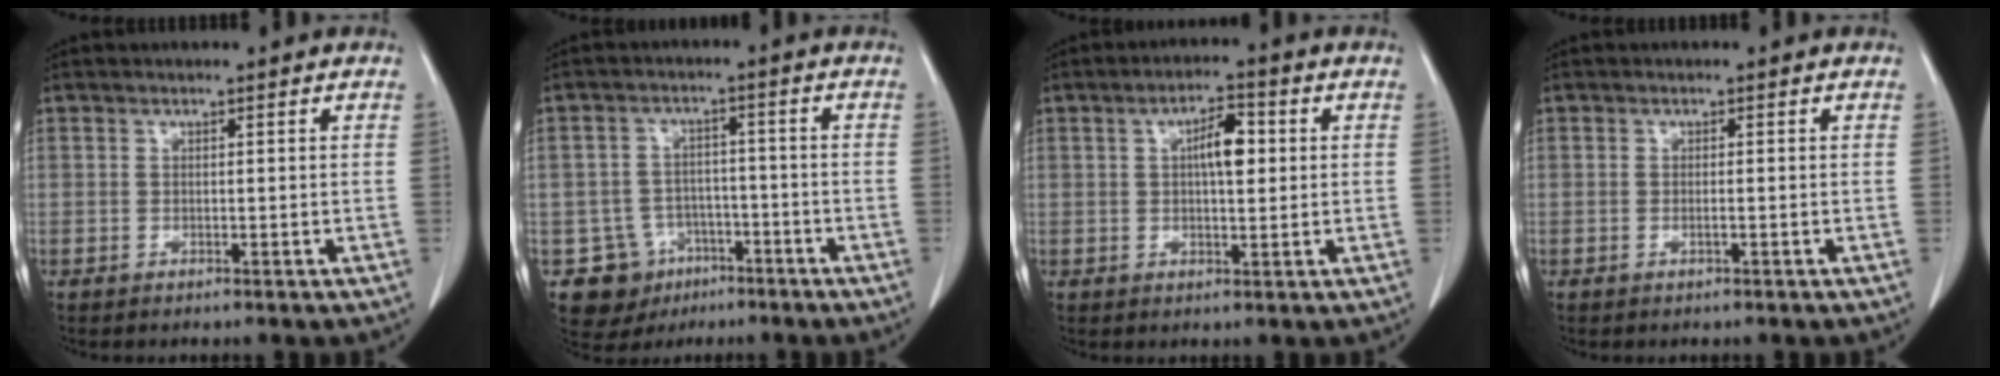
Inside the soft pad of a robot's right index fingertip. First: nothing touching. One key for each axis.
{"total": 8.2, "fx": -4.0, "fy": 7.2, "fz": 0.7, "tx": -0.014, "ty": 0.017, "tz": -0.050}
{"total": 5.4, "fx": 1.0, "fy": 1.7, "fz": 5.0, "tx": -0.084, "ty": 0.010, "tz": 0.017}
{"total": 0.7, "fx": -0.2, "fy": 0.0, "fz": 0.6, "tx": -0.014, "ty": -0.001, "tz": -0.002}